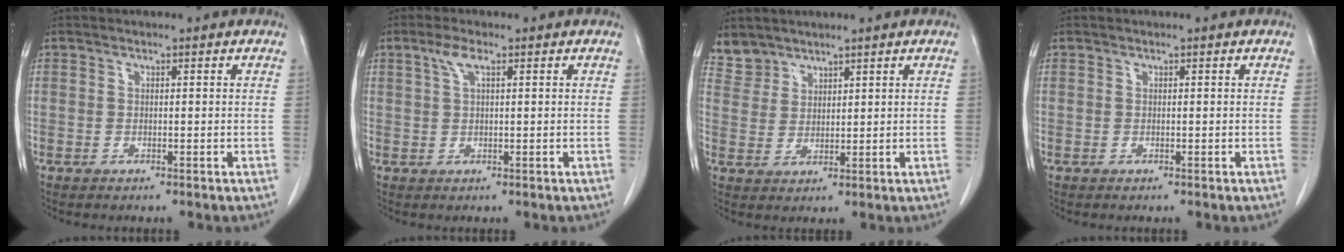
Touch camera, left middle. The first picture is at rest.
{"total": 2.6, "force": [1.3, 0.6, 2.1], "torque": [-0.051, 0.010, 0.027]}
{"total": 3.8, "force": [3.4, 1.6, -0.4], "torque": [0.013, 0.006, 0.073]}
{"total": 0.0}